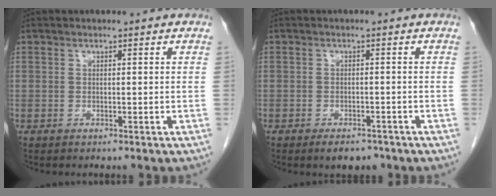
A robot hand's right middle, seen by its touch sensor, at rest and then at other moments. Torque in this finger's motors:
{"motor_torque": [0.04, -0.02, 0.01, 0.00]}